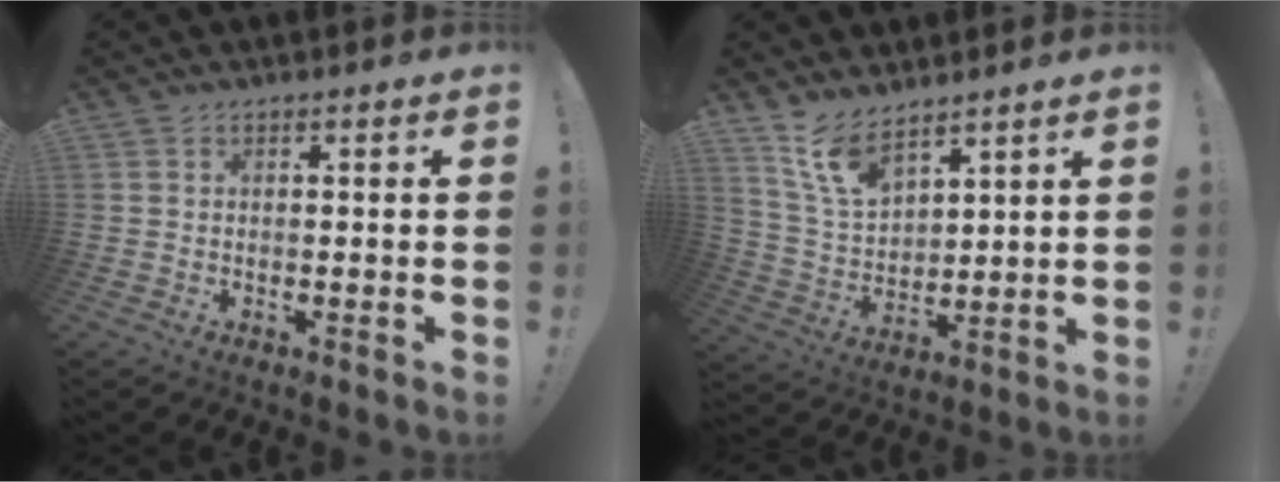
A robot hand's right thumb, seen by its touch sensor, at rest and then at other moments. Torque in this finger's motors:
{"motor_torque": [-0.05, 0.49, 0.18, -0.08, 0.03]}